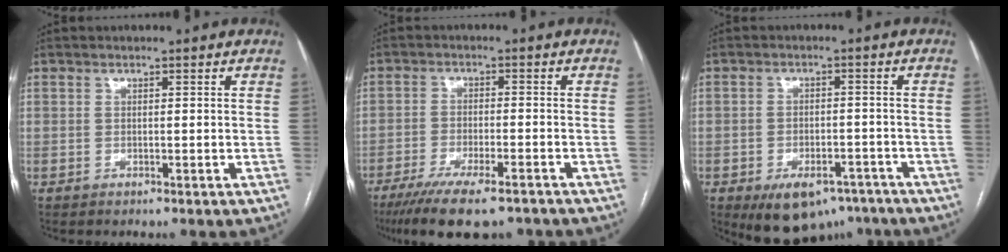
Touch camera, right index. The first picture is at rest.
{"total": 12.6, "force": [-9.6, 2.7, 7.8], "torque": [-0.128, -0.024, -0.150]}
{"total": 10.2, "force": [-6.8, 5.7, 5.0], "torque": [-0.063, 0.009, -0.093]}